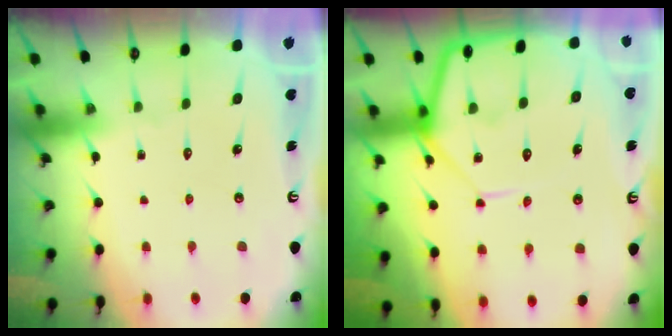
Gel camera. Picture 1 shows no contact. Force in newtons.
{"total": 12.2, "press": 12.2, "slide": 1.0}